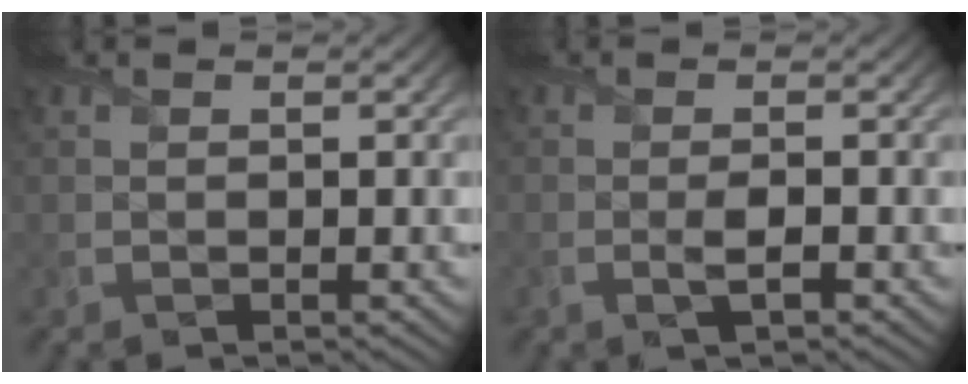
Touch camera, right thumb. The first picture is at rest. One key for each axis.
{"total": 1.7, "fx": -0.6, "fy": 0.5, "fz": 1.5, "tx": -0.030, "ty": -0.001, "tz": -0.012}